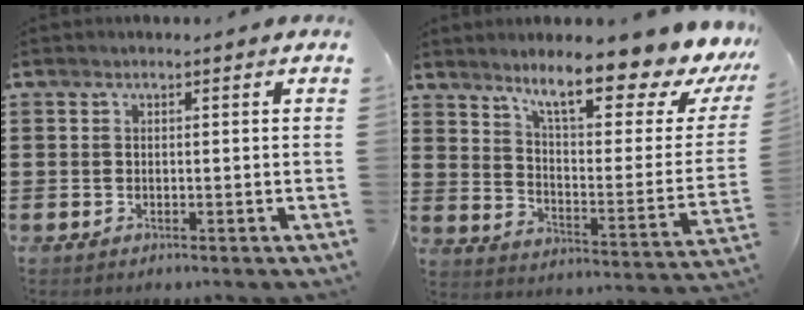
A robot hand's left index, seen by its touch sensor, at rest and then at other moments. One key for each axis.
{"total": 12.2, "fx": 9.2, "fy": 1.3, "fz": 7.9, "tx": -0.144, "ty": -0.065, "tz": 0.145}